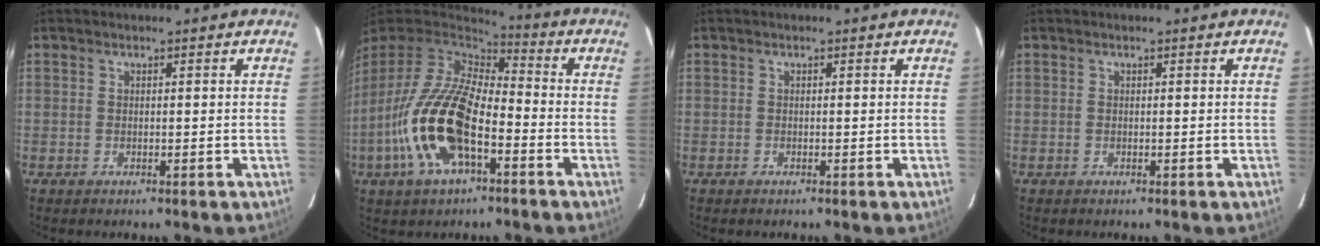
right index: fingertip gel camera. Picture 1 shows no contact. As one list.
[{"total": 18.6, "force": [-6.3, 8.5, 15.3], "torque": [-0.323, -0.017, -0.123]}, {"total": 0.0}, {"total": 0.0}]